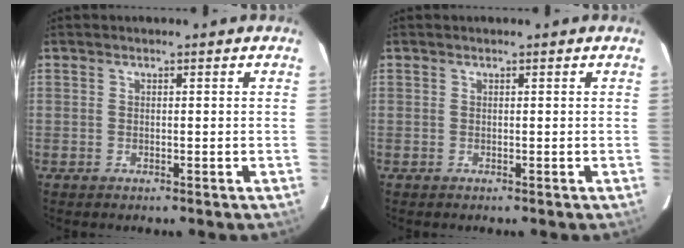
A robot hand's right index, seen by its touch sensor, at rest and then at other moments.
{"total": 0.0}